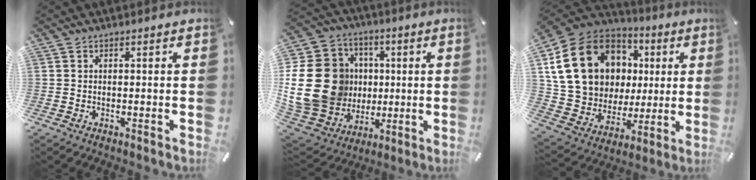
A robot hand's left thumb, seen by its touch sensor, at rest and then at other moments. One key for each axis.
{"total": 25.4, "fx": 1.3, "fy": 21.6, "fz": 13.3, "tx": -0.271, "ty": 0.000, "tz": 0.060}
{"total": 22.3, "fx": 6.5, "fy": 17.5, "fz": 12.2, "tx": -0.243, "ty": -0.024, "tz": 0.136}